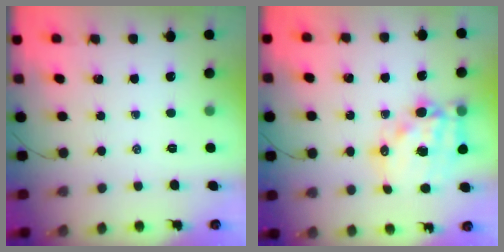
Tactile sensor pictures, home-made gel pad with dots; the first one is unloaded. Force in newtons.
{"total": 16.8, "press": 16.4, "slide": 3.7}